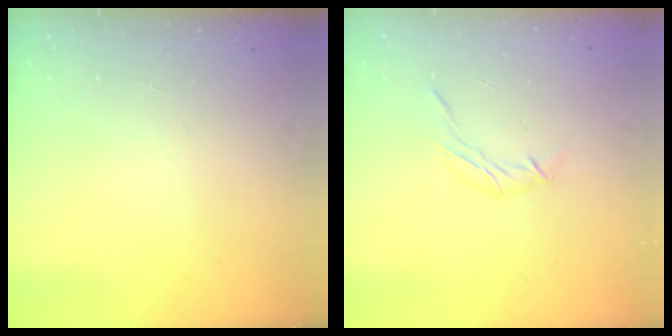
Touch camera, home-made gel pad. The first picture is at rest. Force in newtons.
{"total": 6.9, "press": 6.7, "slide": 1.7}